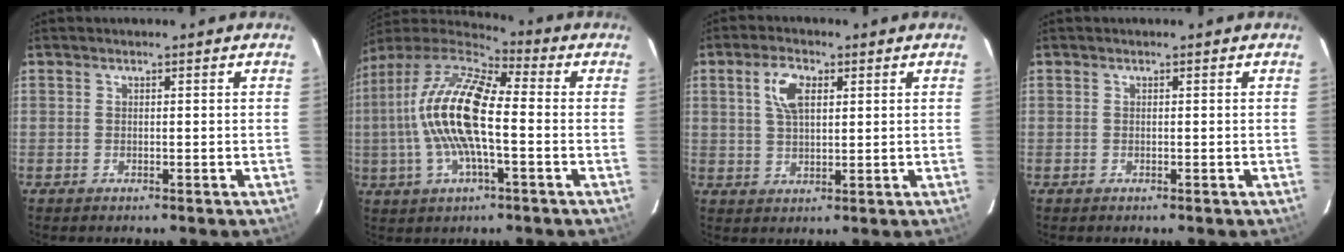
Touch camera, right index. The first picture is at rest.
{"total": 17.3, "force": [-1.3, 5.5, 16.3], "torque": [-0.316, 0.005, -0.036]}
{"total": 5.8, "force": [2.1, 2.9, 4.6], "torque": [-0.086, 0.012, 0.040]}
{"total": 0.0}